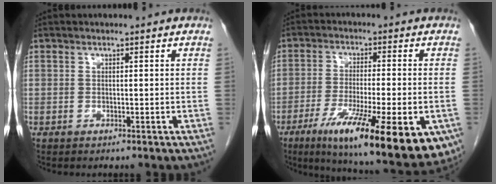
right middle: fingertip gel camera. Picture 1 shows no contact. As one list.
[{"total": 22.3, "force": [-11.7, 4.5, 18.5], "torque": [-0.213, -0.039, -0.173]}]